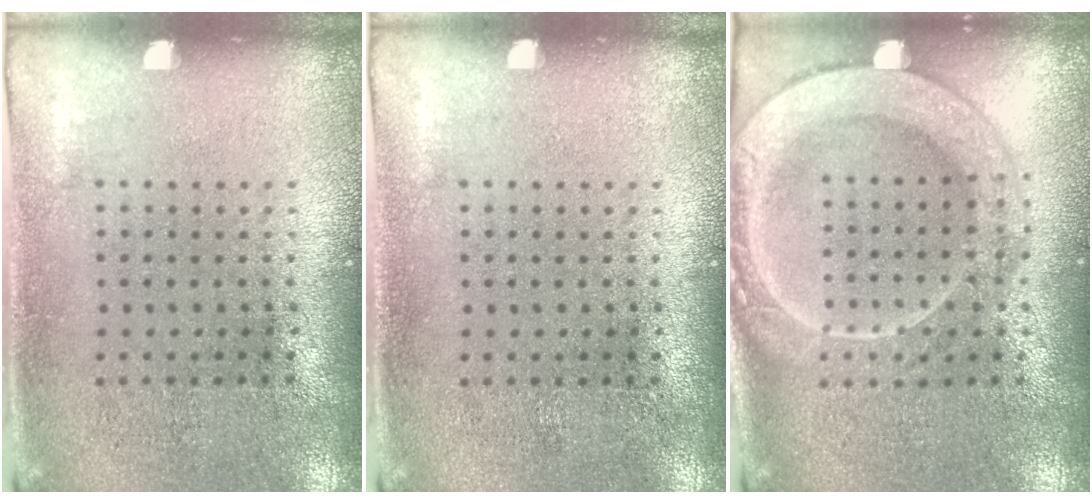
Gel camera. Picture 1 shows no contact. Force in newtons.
{"total": 0.0}
{"total": 2.0, "press": 2.0, "slide": 0.3}